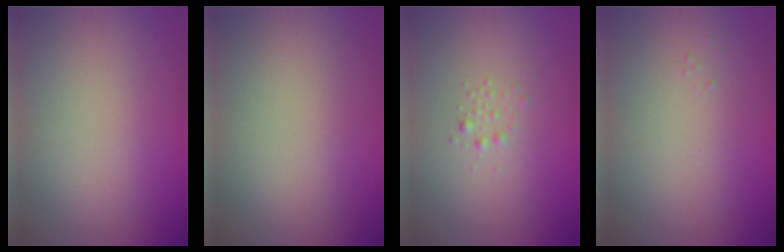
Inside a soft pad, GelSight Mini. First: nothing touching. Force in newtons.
{"total": 0.0}
{"total": 0.8, "press": 0.8, "slide": 0.0}
{"total": 0.0}